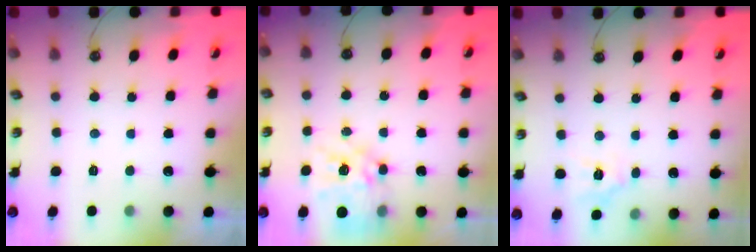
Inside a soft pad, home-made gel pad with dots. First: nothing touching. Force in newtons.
{"total": 14.3, "press": 14.3, "slide": 1.3}
{"total": 7.3, "press": 7.3, "slide": 0.7}